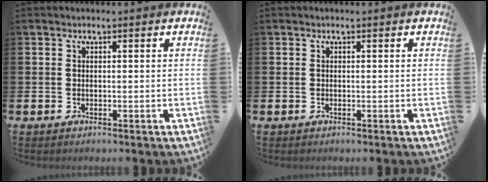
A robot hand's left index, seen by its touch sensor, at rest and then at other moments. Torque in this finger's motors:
{"motor_torque": [-0.05, -0.05, 0.00, 0.01]}